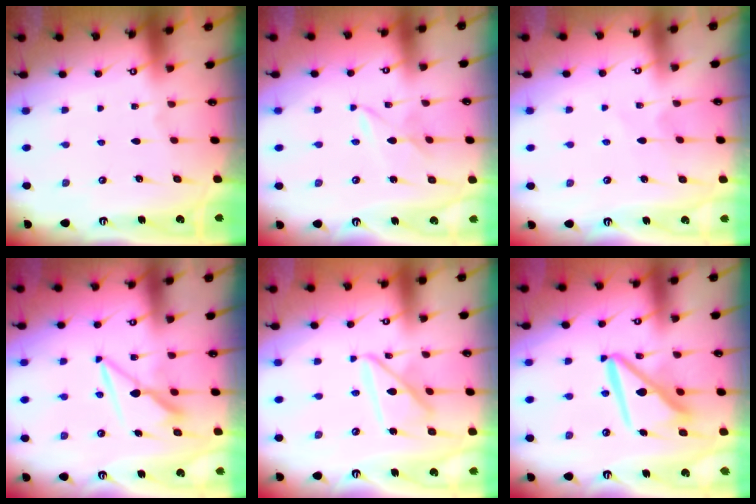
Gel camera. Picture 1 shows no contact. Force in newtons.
{"total": 2.4, "press": 2.4, "slide": 0.3}
{"total": 3.4, "press": 3.4, "slide": 0.5}
{"total": 7.7, "press": 7.7, "slide": 0.3}
{"total": 13.2, "press": 13.1, "slide": 1.2}
{"total": 11.5, "press": 11.4, "slide": 1.4}